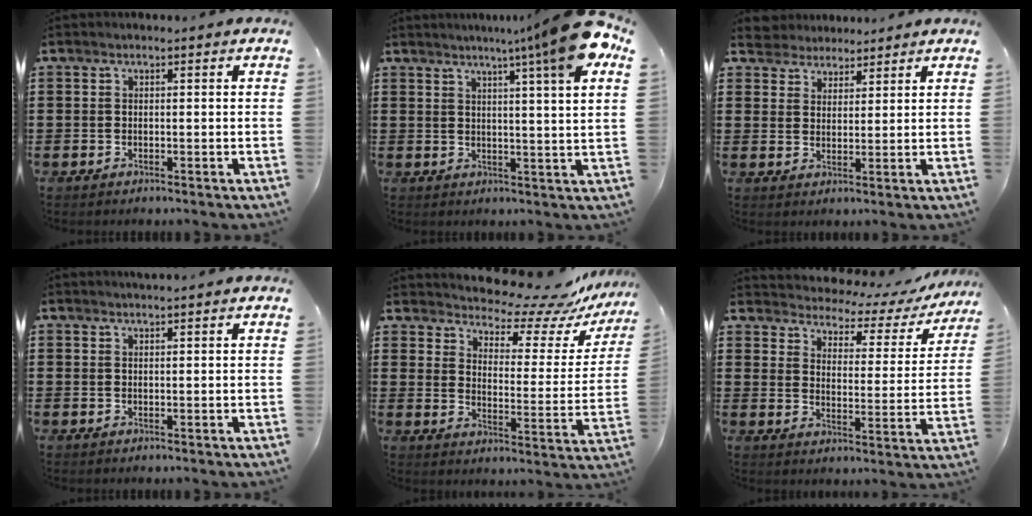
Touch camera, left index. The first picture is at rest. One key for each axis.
{"total": 9.8, "fx": 6.3, "fy": -1.3, "fz": 7.3, "tx": -0.126, "ty": -0.026, "tz": 0.097}
{"total": 3.6, "fx": 3.2, "fy": 1.5, "fz": -0.6, "tx": -0.005, "ty": -0.004, "tz": 0.060}
{"total": 1.0, "fx": 1.0, "fy": -0.1, "fz": 0.3, "tx": -0.007, "ty": 0.000, "tz": 0.019}
{"total": 8.5, "fx": 7.9, "fy": 1.7, "fz": 2.6, "tx": -0.059, "ty": -0.063, "tz": 0.132}
{"total": 3.2, "fx": 3.0, "fy": 0.9, "fz": 0.6, "tx": -0.025, "ty": -0.029, "tz": 0.041}